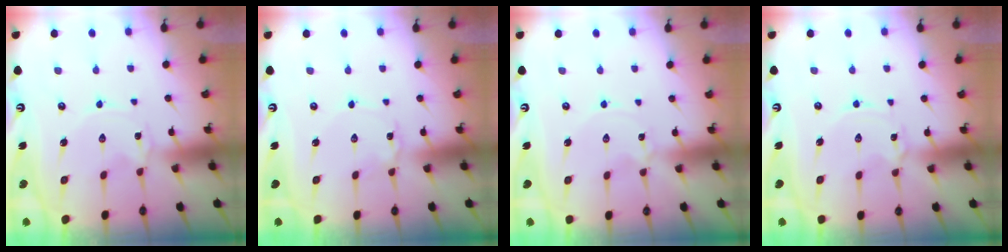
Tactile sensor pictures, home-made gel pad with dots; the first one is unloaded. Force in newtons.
{"total": 1.7, "press": 1.7, "slide": 0.2}
{"total": 0.0}
{"total": 1.4, "press": 1.4, "slide": 0.2}